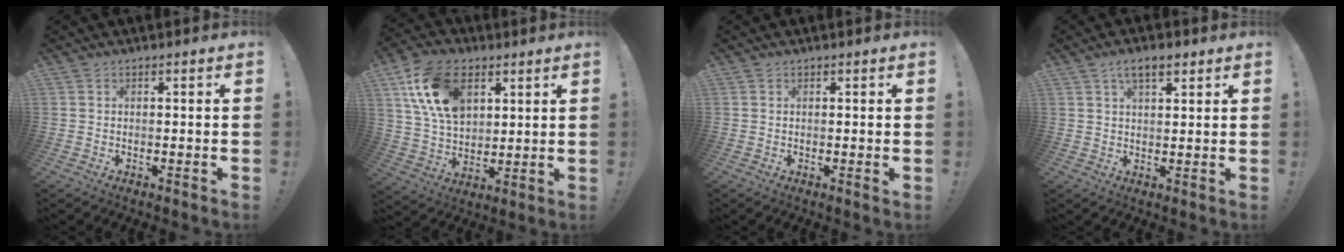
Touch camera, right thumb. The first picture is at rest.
{"total": 18.2, "force": [7.6, 11.9, 11.5], "torque": [-0.211, -0.021, 0.146]}
{"total": 0.6, "force": [0.3, 0.0, 0.4], "torque": [0.000, -0.003, 0.004]}
{"total": 5.6, "force": [3.2, 2.5, 3.9], "torque": [-0.062, -0.006, 0.056]}